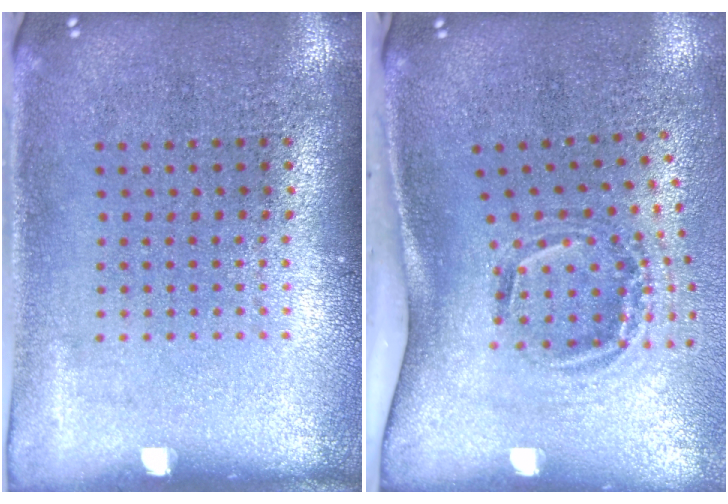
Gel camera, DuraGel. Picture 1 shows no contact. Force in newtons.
{"total": 2.1, "press": 1.2, "slide": 1.7}